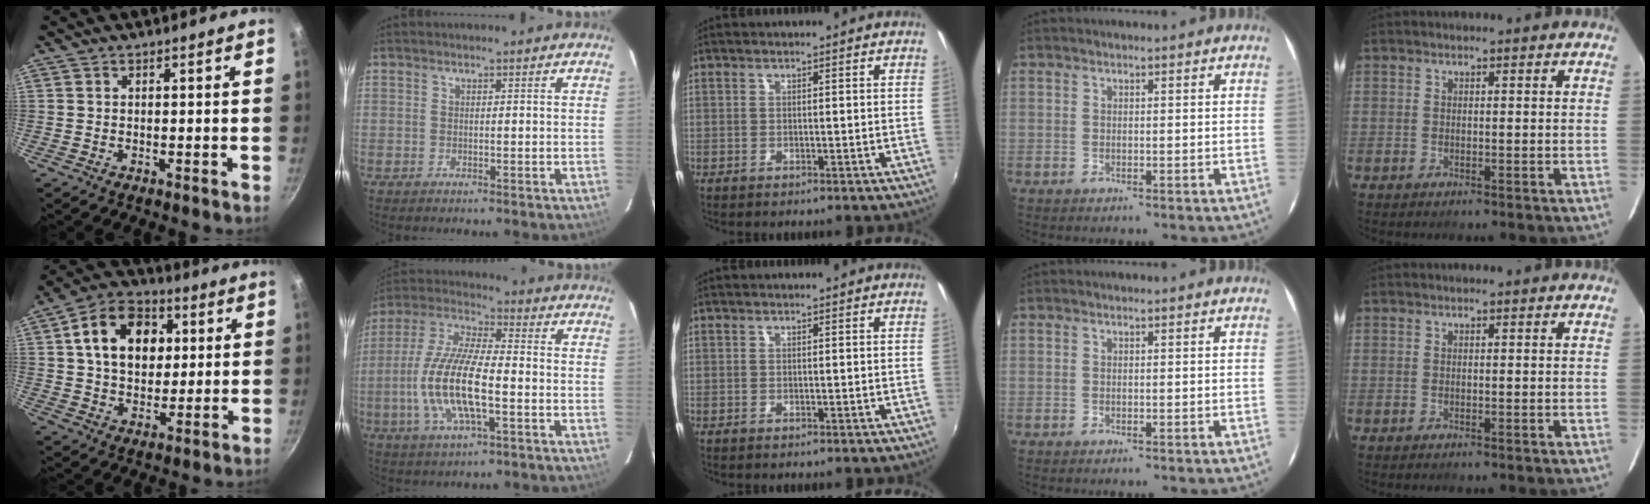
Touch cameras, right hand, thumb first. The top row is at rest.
{"thumb": {"total": 15.2, "force": [3.6, 11.1, 9.8], "torque": [-0.131, 0.013, 0.050]}, "index": {"total": 15.2, "force": [-3.6, 4.6, 14.0], "torque": [-0.291, -0.005, -0.070]}}